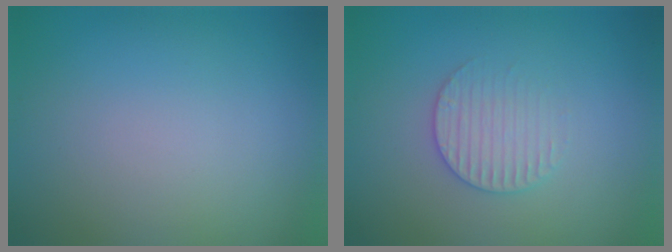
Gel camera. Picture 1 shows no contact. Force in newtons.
{"total": 2.5, "press": 2.5, "slide": 0.4}